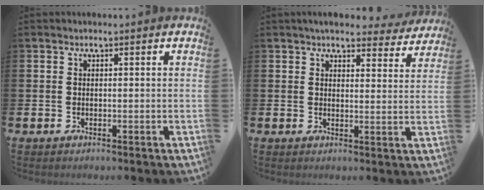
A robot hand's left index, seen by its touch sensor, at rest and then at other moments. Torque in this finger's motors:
{"motor_torque": [1.07, -1.07, 0.43, 0.07]}